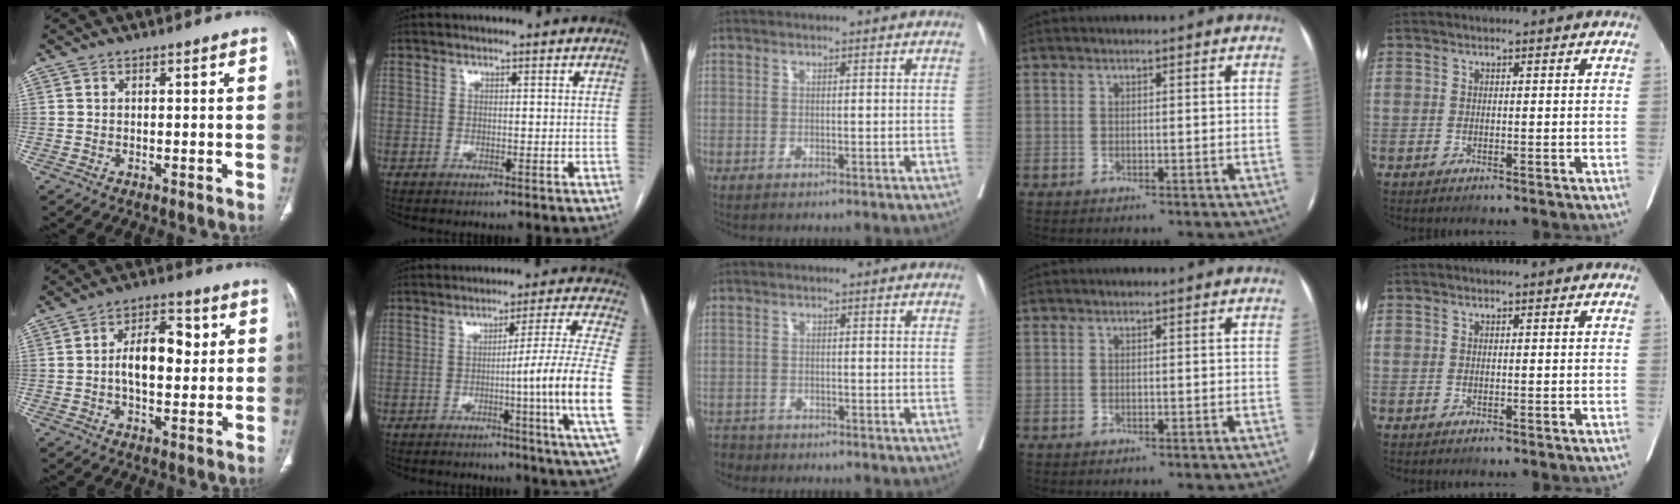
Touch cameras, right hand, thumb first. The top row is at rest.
{"thumb": {"total": 10.6, "force": [1.1, 6.0, 8.7], "torque": [-0.118, 0.012, 0.016]}, "index": {"total": 13.2, "force": [-2.4, -3.1, 12.6], "torque": [-0.171, -0.020, -0.038]}, "middle": {"total": 2.7, "force": [-2.4, 1.2, -0.6], "torque": [0.006, -0.001, -0.044]}}